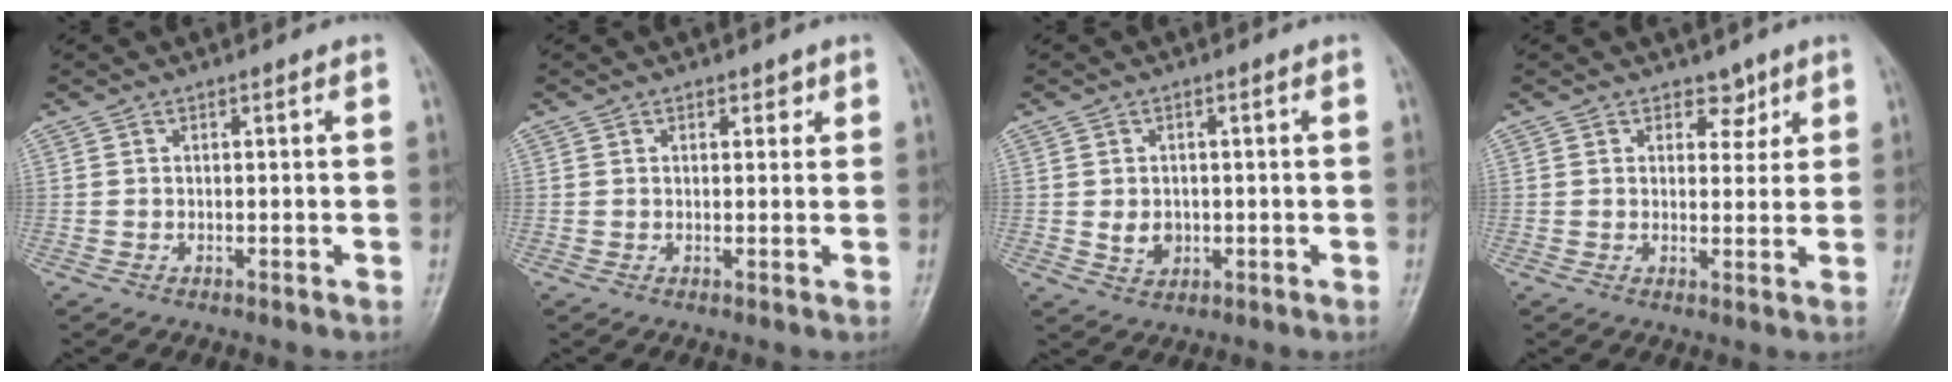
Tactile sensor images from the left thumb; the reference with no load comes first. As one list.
[{"total": 1.7, "force": [1.0, 1.1, 0.8], "torque": [0.004, -0.003, 0.009]}, {"total": 3.8, "force": [-0.2, 3.1, 2.2], "torque": [-0.025, -0.002, 0.004]}, {"total": 3.4, "force": [2.2, 2.3, 1.1], "torque": [0.012, -0.012, 0.030]}]